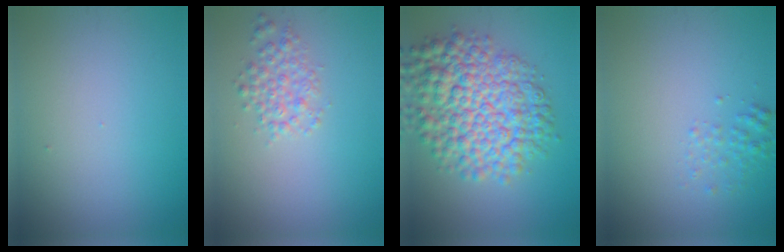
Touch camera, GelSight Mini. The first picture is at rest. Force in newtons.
{"total": 2.4, "press": 2.4, "slide": 0.1}
{"total": 10.0, "press": 10.0, "slide": 0.3}
{"total": 1.3, "press": 1.3, "slide": 0.1}